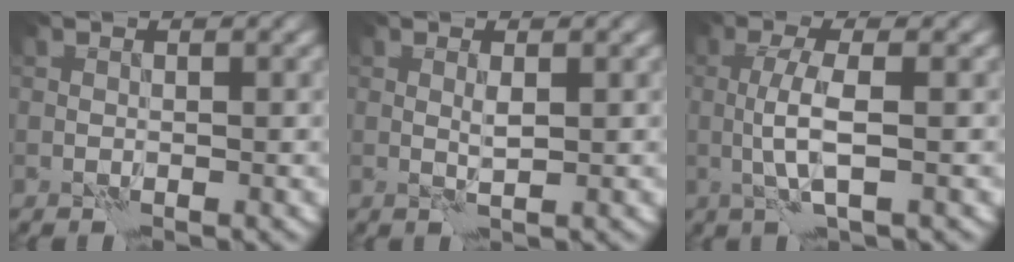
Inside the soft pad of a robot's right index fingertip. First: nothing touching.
{"total": 0.9, "force": [0.4, 0.0, 0.9], "torque": [-0.020, -0.001, 0.006]}
{"total": 3.6, "force": [-0.3, 0.6, 3.6], "torque": [-0.075, 0.004, -0.011]}